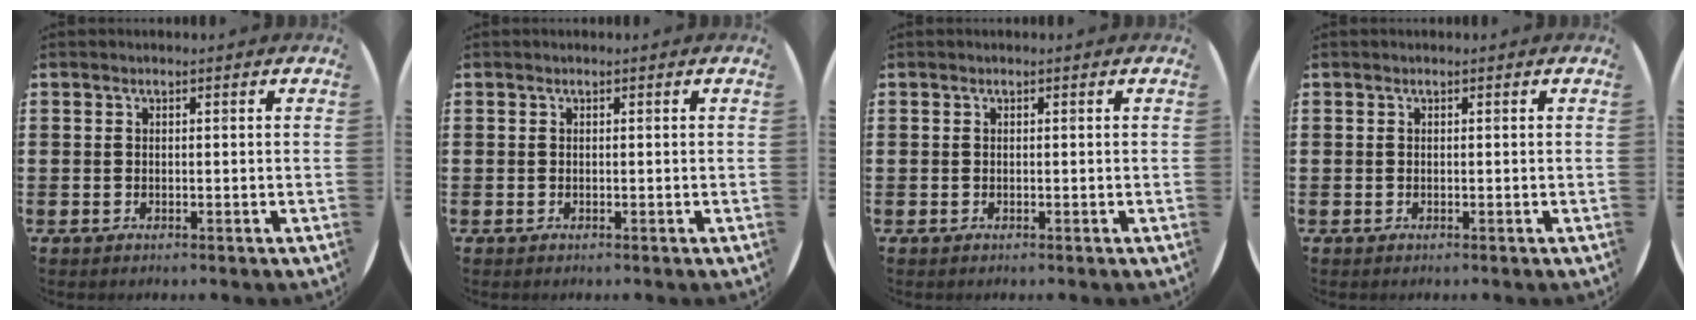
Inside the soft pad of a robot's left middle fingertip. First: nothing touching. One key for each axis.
{"total": 0.0}
{"total": 0.0}
{"total": 0.0}